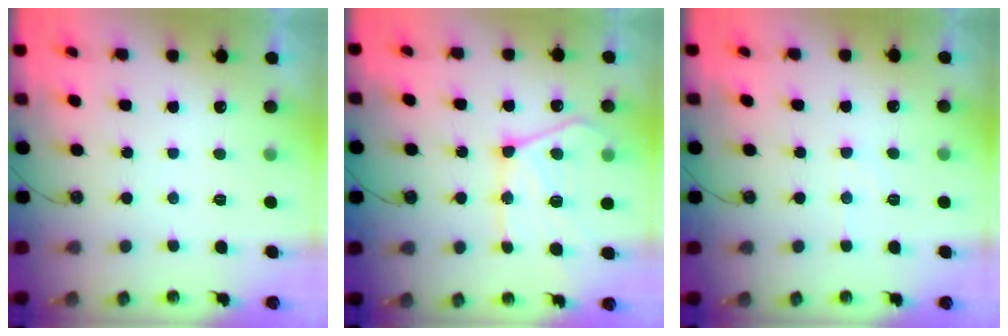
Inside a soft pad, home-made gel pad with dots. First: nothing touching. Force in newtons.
{"total": 17.8, "press": 17.7, "slide": 1.7}
{"total": 5.9, "press": 5.8, "slide": 1.0}